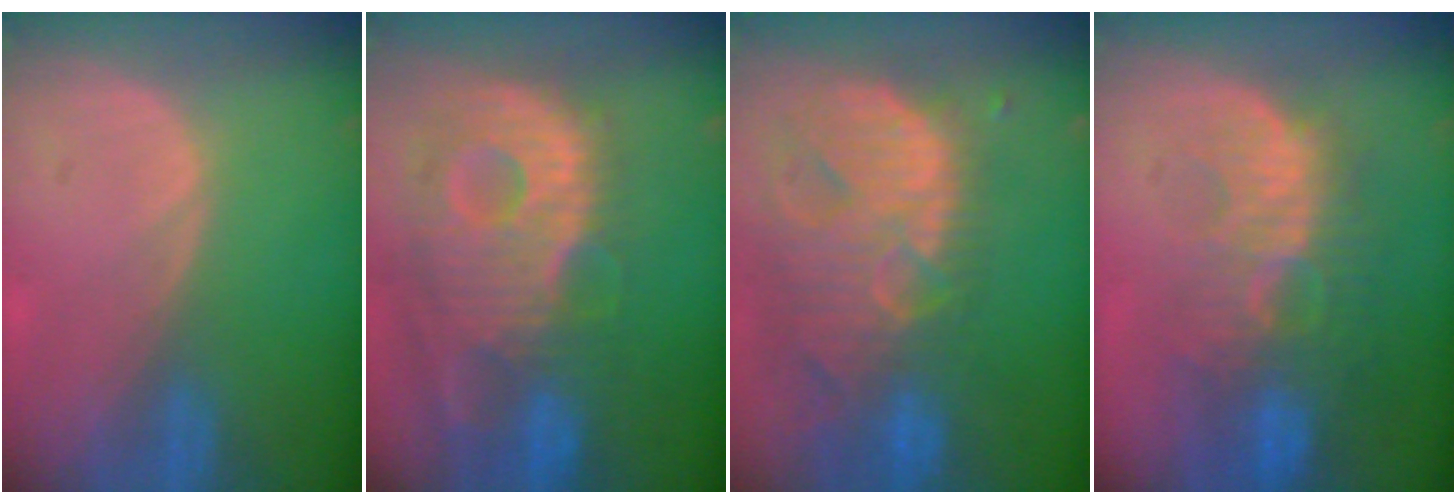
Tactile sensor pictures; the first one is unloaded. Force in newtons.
{"total": 13.4, "press": 11.6, "slide": 6.6}
{"total": 13.9, "press": 11.8, "slide": 7.4}
{"total": 10.8, "press": 9.4, "slide": 5.3}